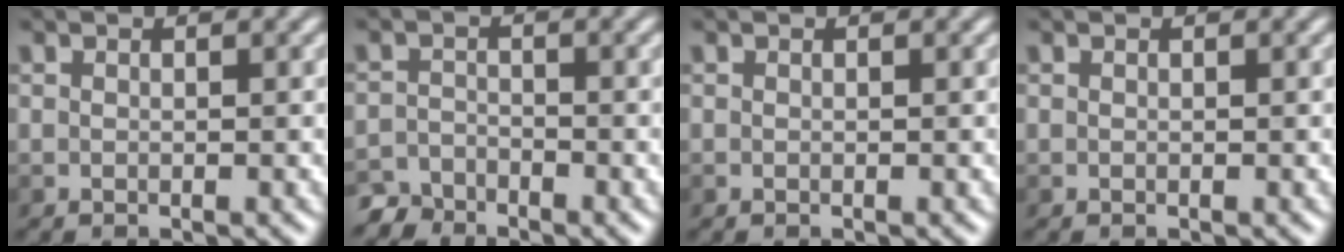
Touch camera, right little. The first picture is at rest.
{"total": 2.3, "force": [-2.2, 0.8, 0.1], "torque": [0.001, 0.002, -0.050]}
{"total": 0.0}
{"total": 0.0}